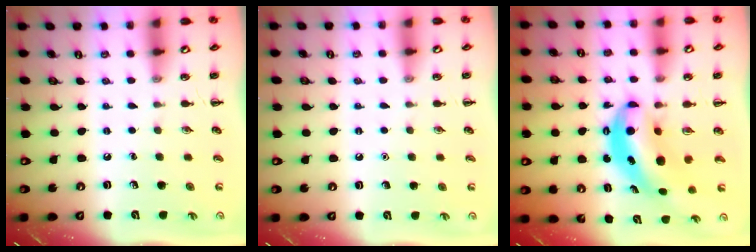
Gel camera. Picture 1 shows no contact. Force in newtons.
{"total": 1.6, "press": 1.6, "slide": 0.1}
{"total": 8.2, "press": 8.1, "slide": 1.7}